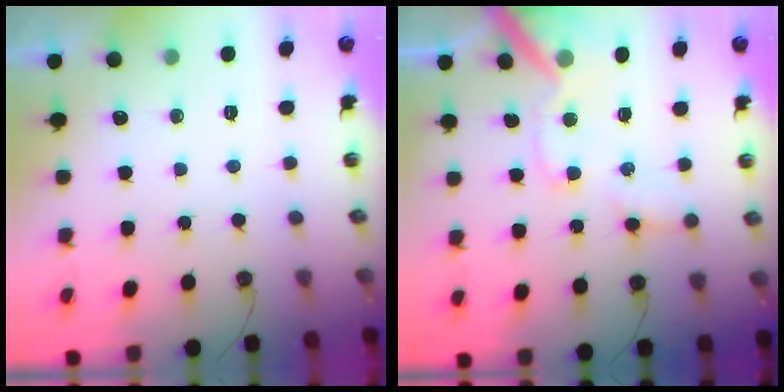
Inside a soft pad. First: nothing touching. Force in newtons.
{"total": 12.9, "press": 12.8, "slide": 1.8}